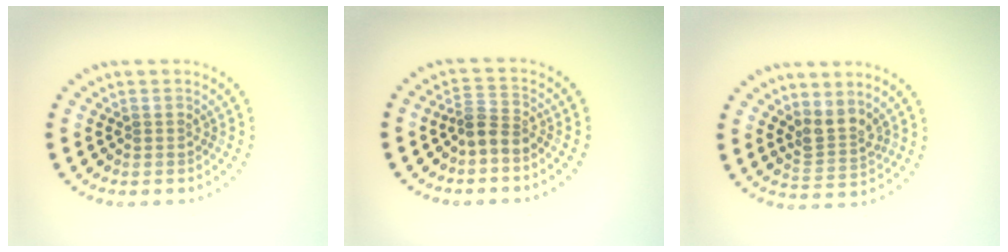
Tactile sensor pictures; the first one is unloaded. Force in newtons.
{"total": 2.4, "press": 1.8, "slide": 1.6}
{"total": 2.6, "press": 2.0, "slide": 1.7}